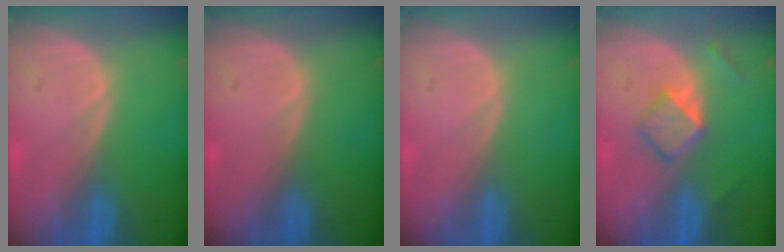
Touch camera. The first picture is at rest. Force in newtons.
{"total": 0.0}
{"total": 0.0}
{"total": 4.4, "press": 4.1, "slide": 1.7}